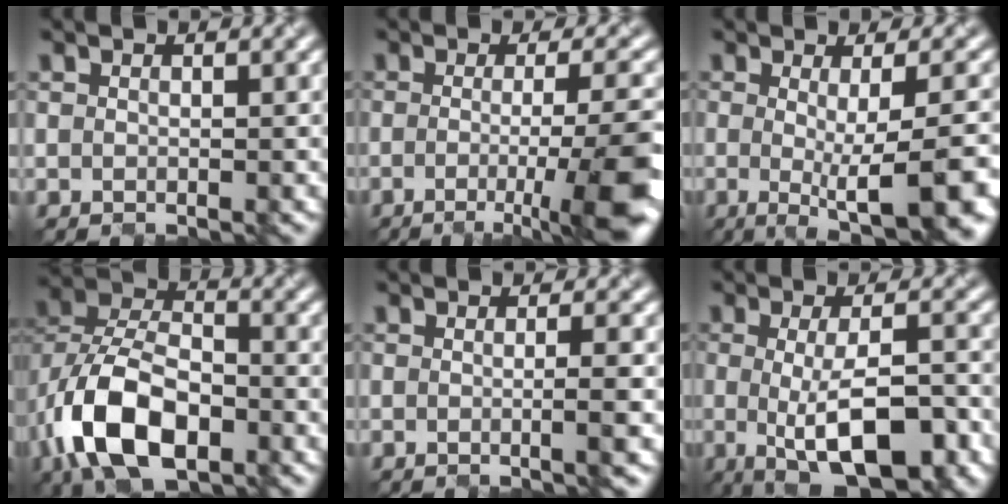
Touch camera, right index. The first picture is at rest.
{"total": 8.1, "force": [-2.2, 1.5, 7.7], "torque": [-0.099, -0.016, -0.033]}
{"total": 8.1, "force": [-1.6, 2.0, 7.7], "torque": [-0.086, -0.014, -0.019]}
{"total": 10.6, "force": [-4.2, 6.2, 7.5], "torque": [-0.154, -0.003, -0.085]}
{"total": 2.4, "force": [-0.3, 0.6, 2.3], "torque": [-0.028, -0.006, -0.008]}
{"total": 8.2, "force": [-1.8, 2.6, 7.5], "torque": [-0.113, -0.017, -0.025]}